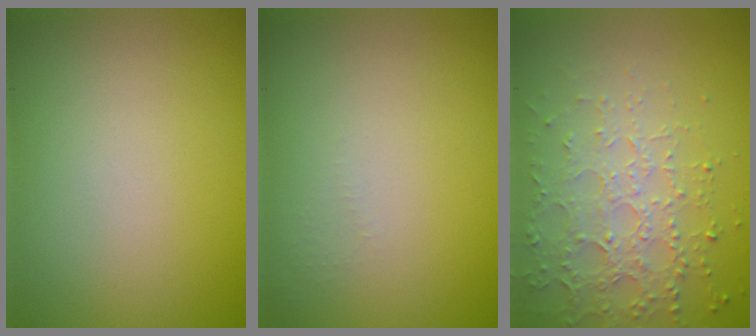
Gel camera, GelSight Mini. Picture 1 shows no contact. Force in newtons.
{"total": 0.6, "press": 0.6, "slide": 0.3}
{"total": 3.7, "press": 3.7, "slide": 0.5}